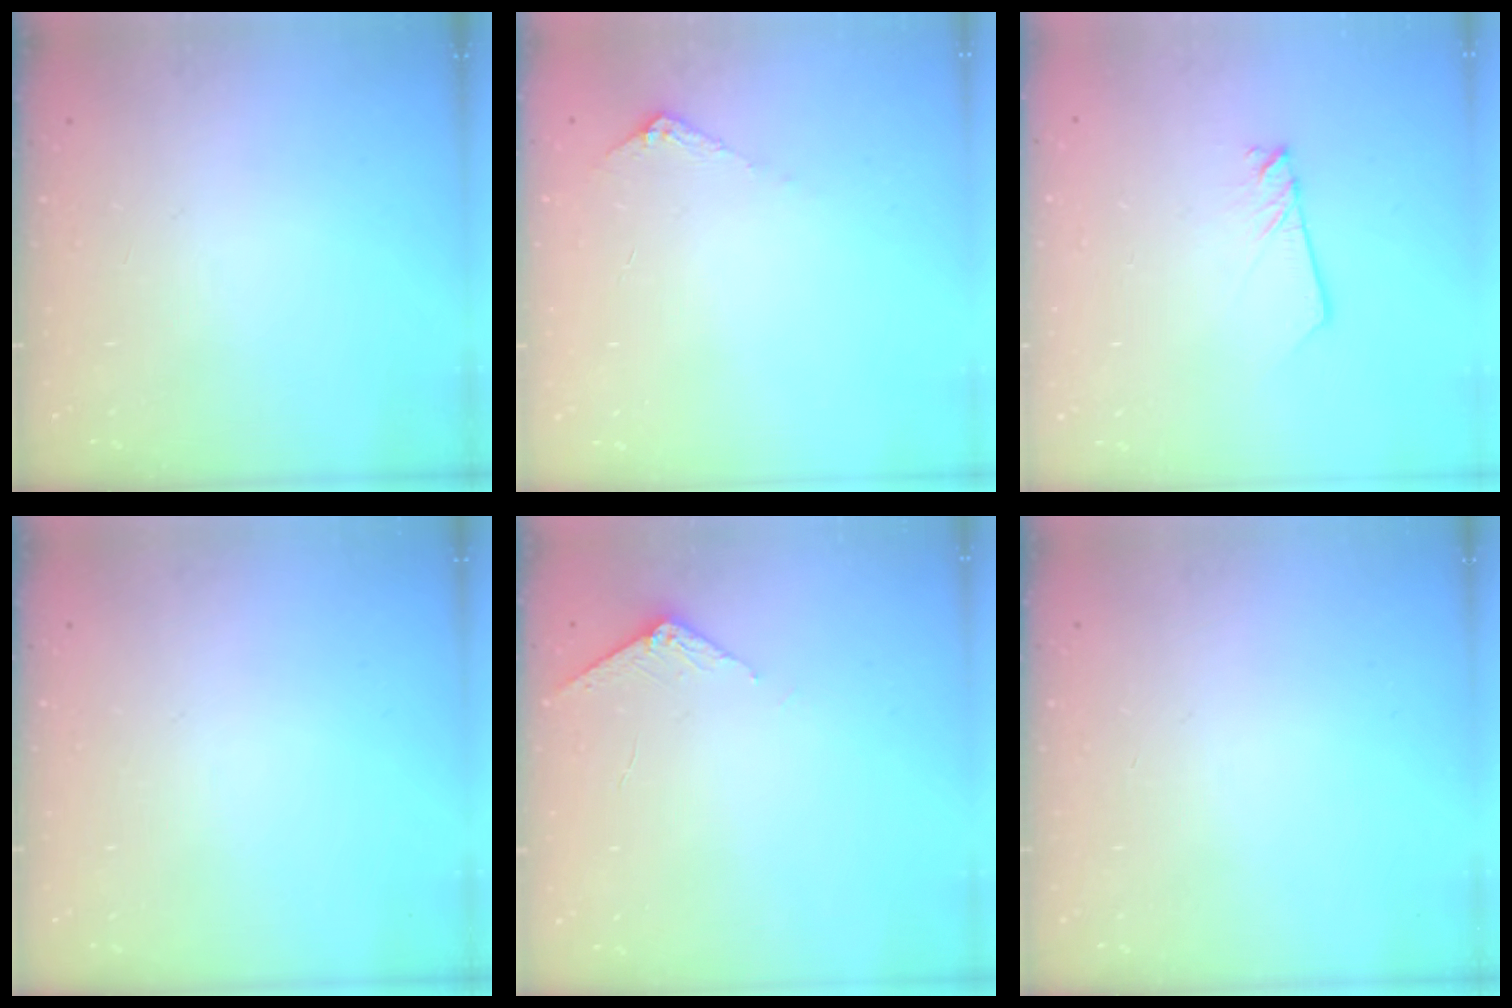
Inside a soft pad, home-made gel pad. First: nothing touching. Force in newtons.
{"total": 5.8, "press": 5.8, "slide": 0.8}
{"total": 2.4, "press": 2.4, "slide": 0.2}
{"total": 0.0}
{"total": 2.9, "press": 2.9, "slide": 0.3}
{"total": 0.0}